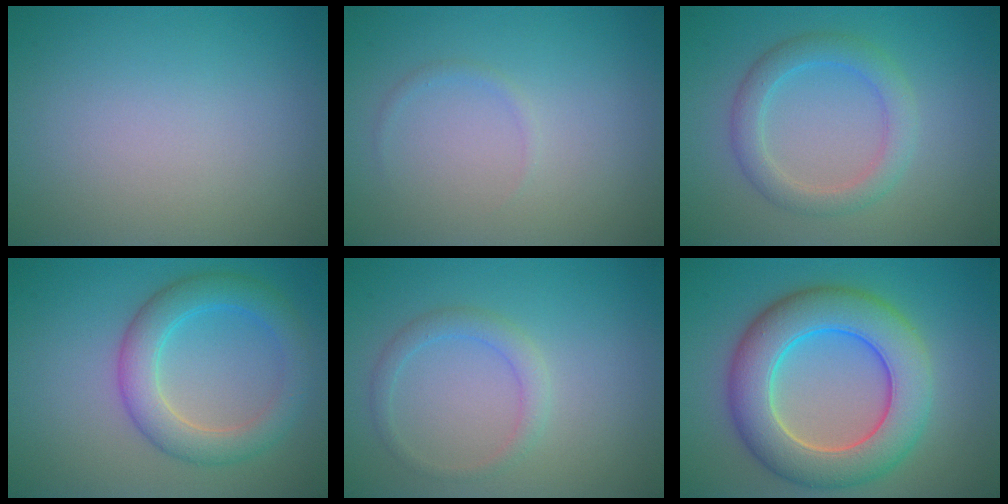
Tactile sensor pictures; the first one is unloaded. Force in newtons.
{"total": 0.7, "press": 0.7, "slide": 0.1}
{"total": 3.2, "press": 3.2, "slide": 0.1}
{"total": 4.7, "press": 4.7, "slide": 0.2}
{"total": 1.8, "press": 1.8, "slide": 0.0}
{"total": 9.1, "press": 9.1, "slide": 0.4}